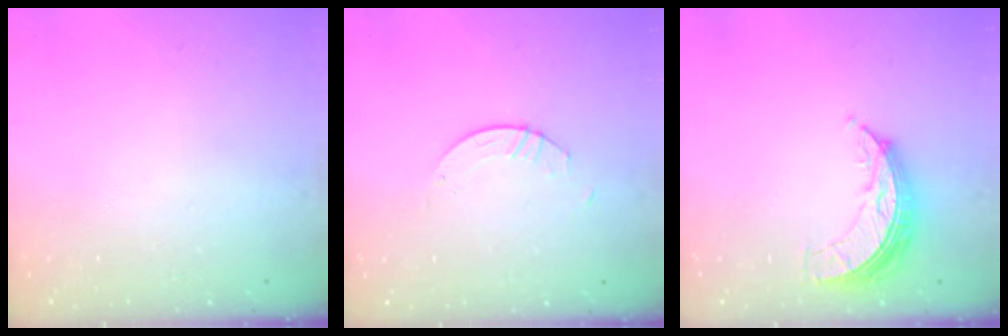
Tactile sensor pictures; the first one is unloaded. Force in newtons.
{"total": 2.6, "press": 2.6, "slide": 0.2}
{"total": 7.2, "press": 7.2, "slide": 0.3}